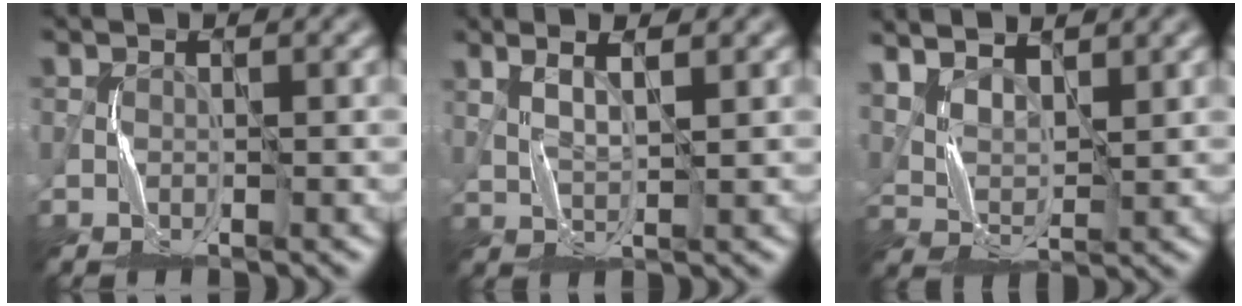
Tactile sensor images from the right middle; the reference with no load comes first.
{"total": 2.6, "force": [1.9, 0.4, 1.7], "torque": [-0.023, -0.005, 0.030]}
{"total": 4.4, "force": [3.6, 1.6, 2.1], "torque": [-0.043, 0.000, 0.062]}